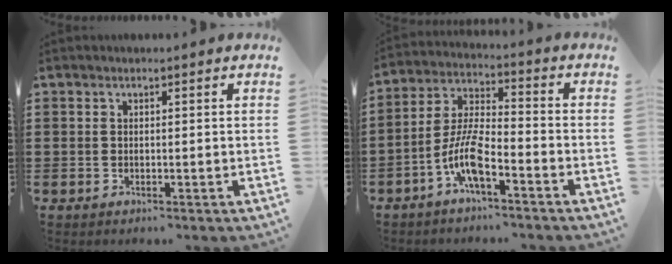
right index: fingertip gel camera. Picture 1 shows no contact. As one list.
[{"total": 7.8, "force": [-4.3, 2.0, 6.1], "torque": [-0.148, -0.006, -0.089]}]